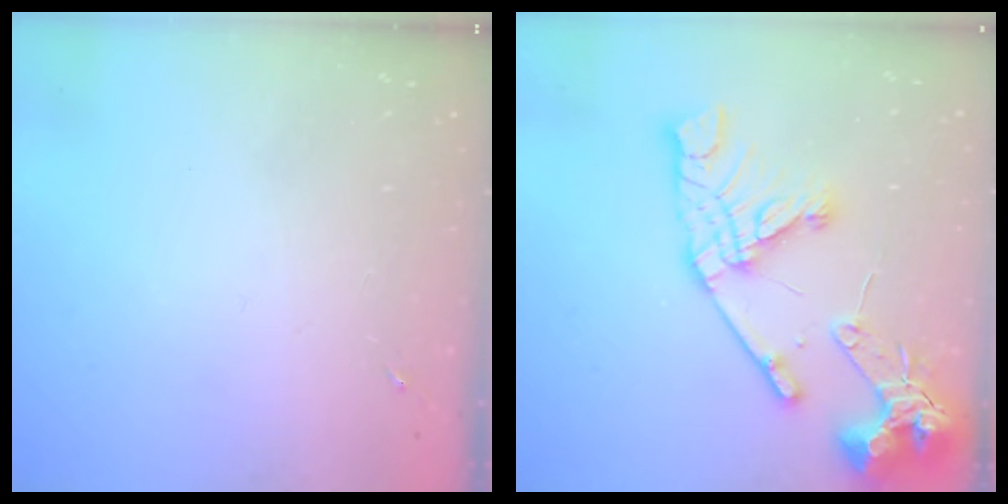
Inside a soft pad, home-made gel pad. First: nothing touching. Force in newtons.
{"total": 20.6, "press": 20.5, "slide": 2.4}